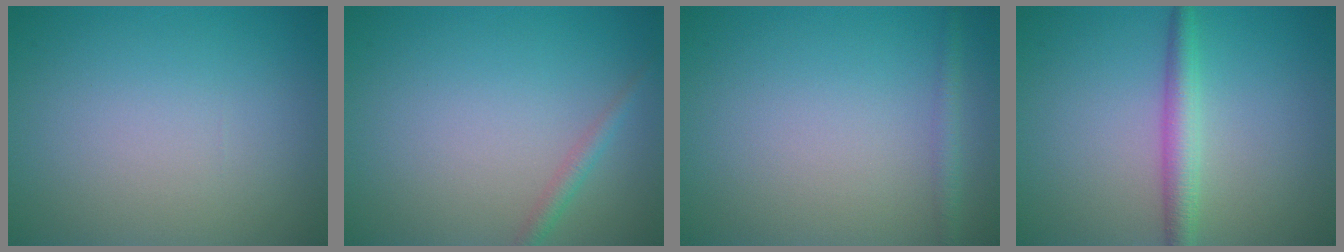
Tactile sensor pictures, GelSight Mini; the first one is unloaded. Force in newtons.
{"total": 1.3, "press": 1.3, "slide": 0.1}
{"total": 1.3, "press": 1.3, "slide": 0.1}
{"total": 2.8, "press": 2.8, "slide": 0.0}